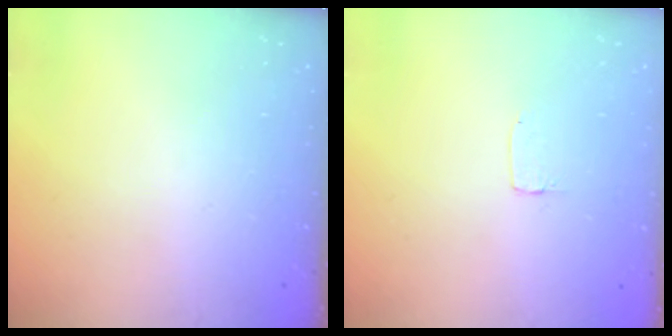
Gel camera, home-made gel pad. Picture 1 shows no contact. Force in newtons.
{"total": 1.2, "press": 1.2, "slide": 0.0}